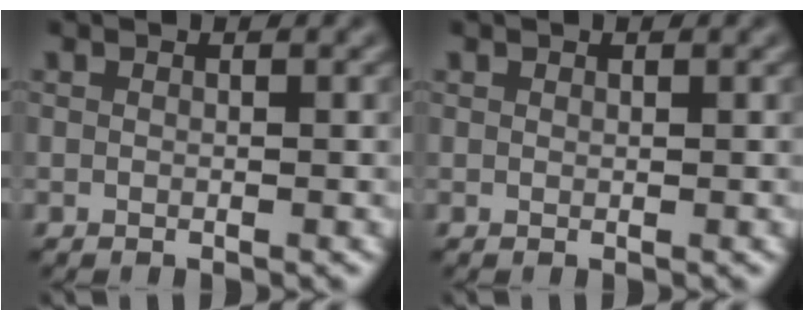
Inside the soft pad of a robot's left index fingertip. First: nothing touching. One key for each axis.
{"total": 0.0}